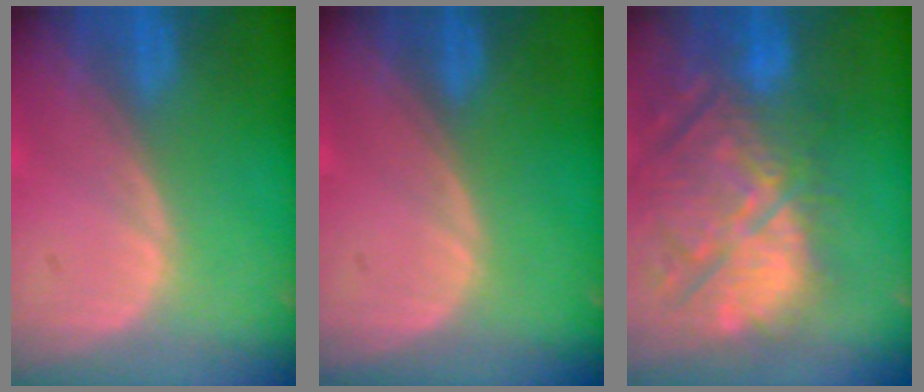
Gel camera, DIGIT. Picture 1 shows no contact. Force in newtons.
{"total": 0.0}
{"total": 14.4, "press": 12.6, "slide": 6.9}